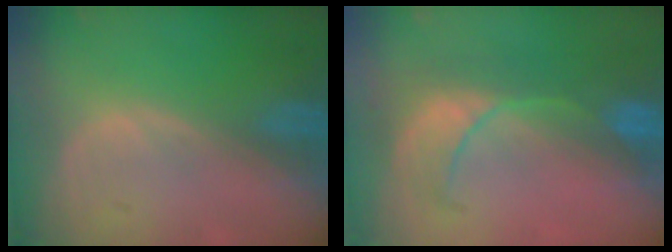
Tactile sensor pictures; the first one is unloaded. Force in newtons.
{"total": 7.9, "press": 7.7, "slide": 1.5}